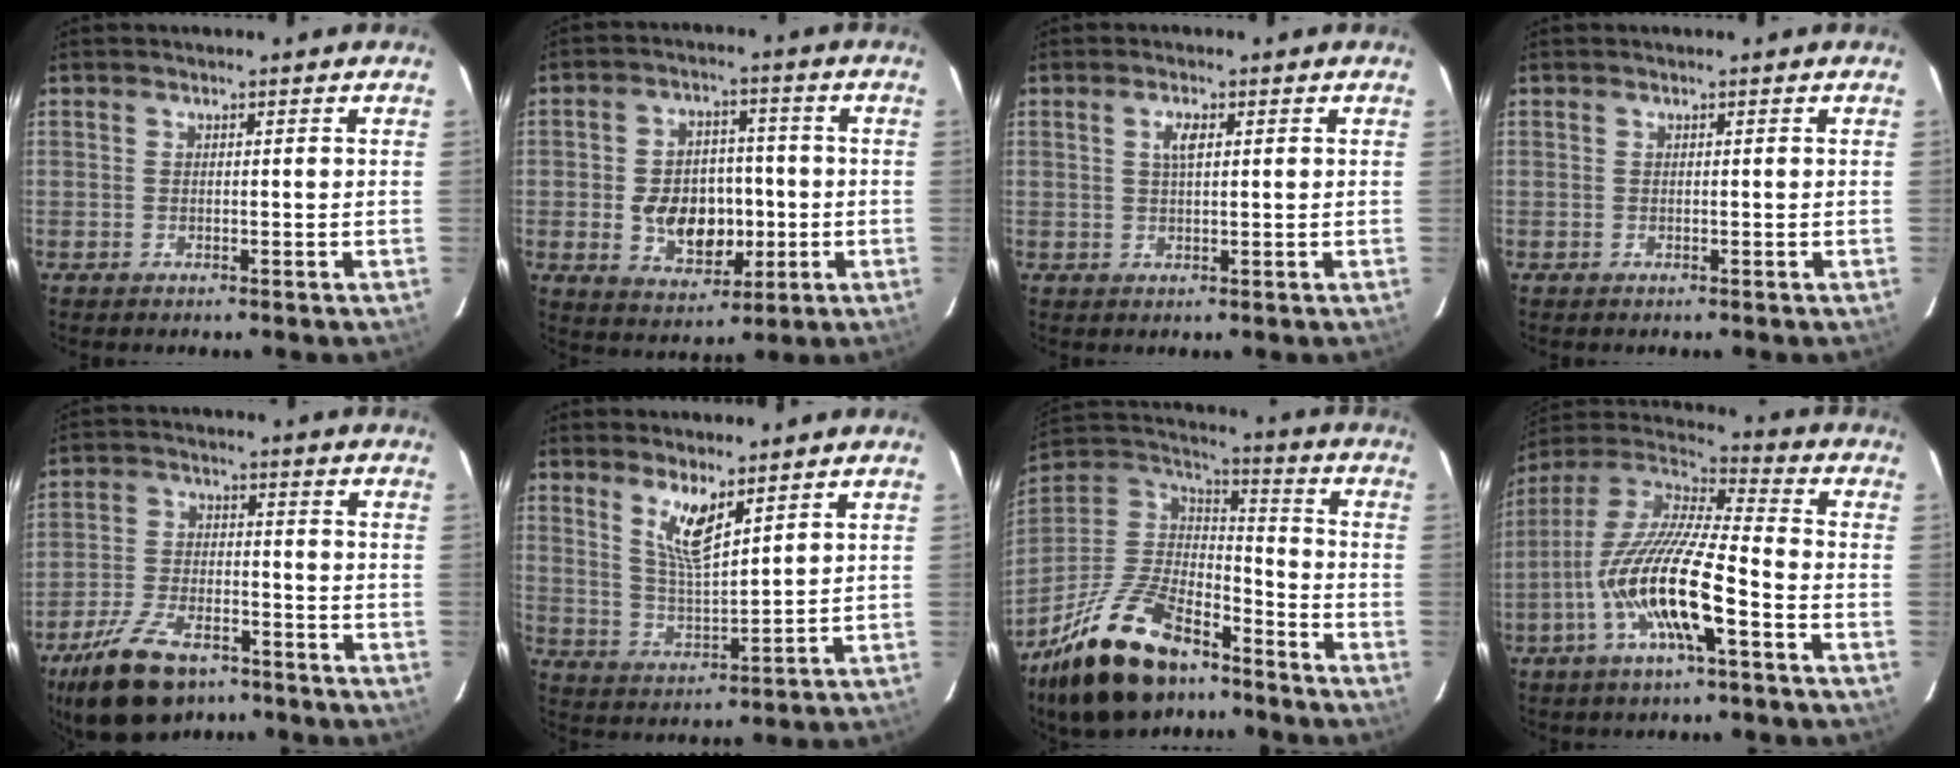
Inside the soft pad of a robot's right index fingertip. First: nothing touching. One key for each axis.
{"total": 11.2, "fx": -1.9, "fy": 8.0, "fz": 7.6, "tx": -0.152, "ty": 0.008, "tz": -0.013}
{"total": 2.4, "fx": 0.8, "fy": 0.9, "fz": 2.1, "tx": -0.040, "ty": 0.004, "tz": 0.013}
{"total": 0.0}
{"total": 14.7, "fx": -10.3, "fy": 6.9, "fz": 7.9, "tx": -0.175, "ty": -0.014, "tz": -0.177}
{"total": 7.2, "fx": 4.6, "fy": 1.6, "fz": 5.3, "tx": -0.099, "ty": -0.008, "tz": 0.094}
{"total": 25.6, "fx": -18.0, "fy": 11.0, "fz": 14.6, "tx": -0.303, "ty": -0.008, "tz": -0.300}
{"total": 17.1, "fx": -6.7, "fy": 3.2, "fz": 15.4, "tx": -0.293, "ty": -0.019, "tz": -0.134}